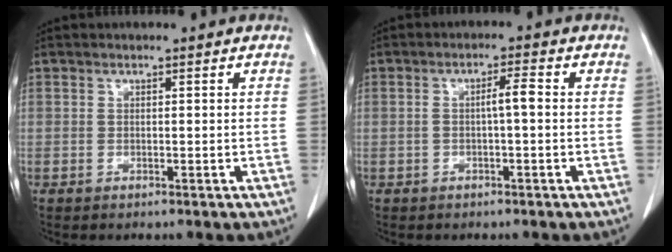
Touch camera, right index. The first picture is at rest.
{"total": 2.7, "force": [-0.1, 0.2, 2.7], "torque": [-0.048, 0.008, -0.001]}